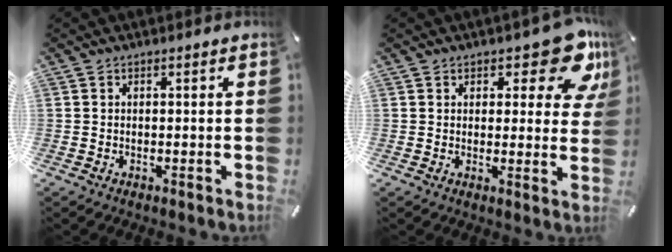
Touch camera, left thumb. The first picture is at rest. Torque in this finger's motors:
{"motor_torque": [0.50, -0.17, 0.27, 0.17, 0.01]}